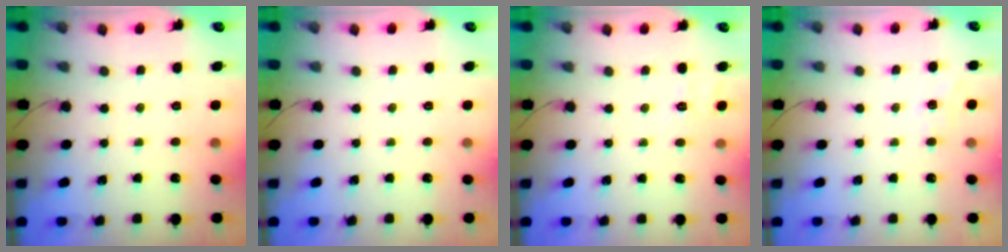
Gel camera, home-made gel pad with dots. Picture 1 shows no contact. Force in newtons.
{"total": 0.0}
{"total": 2.1, "press": 0.8, "slide": 2.0}
{"total": 3.3, "press": 2.8, "slide": 1.7}